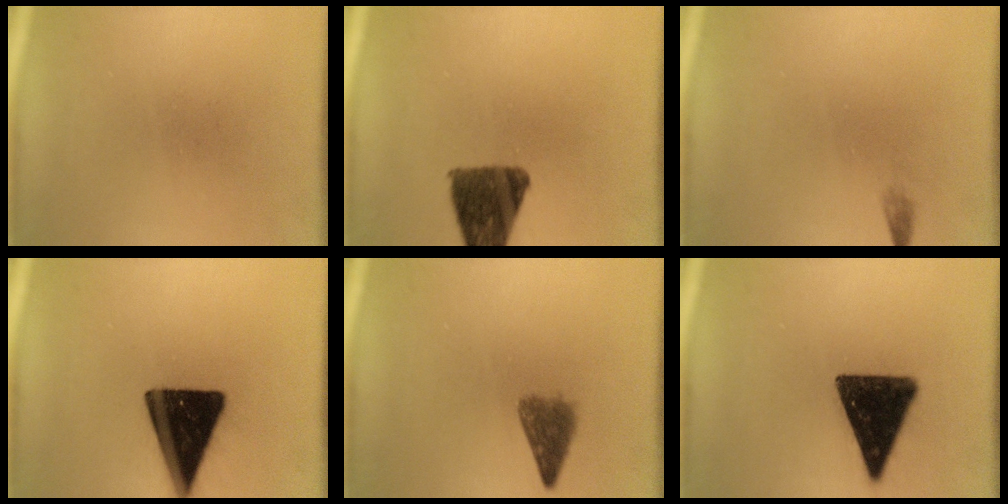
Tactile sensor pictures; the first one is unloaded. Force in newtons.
{"total": 10.8}
{"total": 0.7}
{"total": 17.8}
{"total": 3.8}
{"total": 14.3}